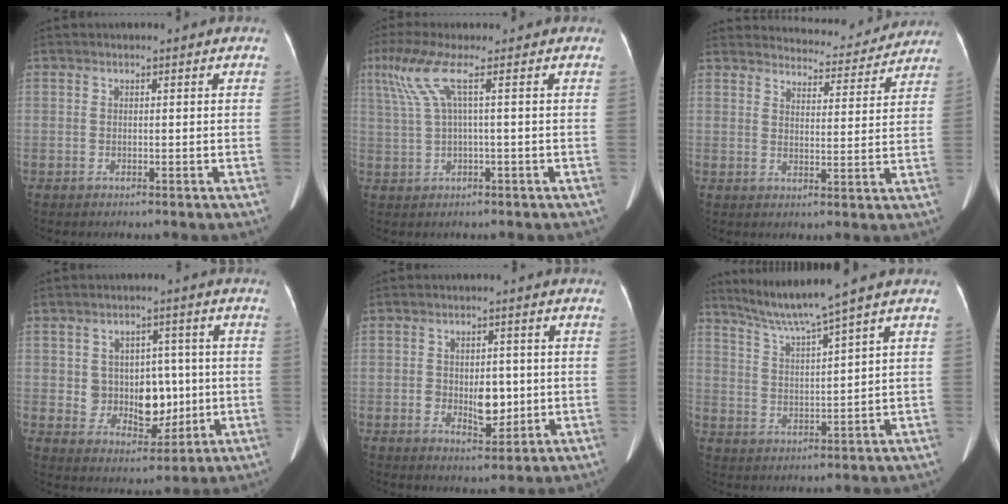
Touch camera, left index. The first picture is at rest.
{"total": 5.2, "force": [1.8, -0.5, 4.8], "torque": [-0.121, 0.020, 0.046]}
{"total": 12.6, "force": [12.2, 2.8, 1.5], "torque": [0.000, -0.004, 0.138]}
{"total": 8.3, "force": [-0.1, 6.1, 5.6], "torque": [-0.086, 0.012, 0.010]}
{"total": 5.3, "force": [-0.6, 3.1, 4.3], "torque": [-0.065, 0.000, -0.004]}
{"total": 7.4, "force": [6.1, -2.2, 3.5], "torque": [-0.071, -0.005, 0.119]}